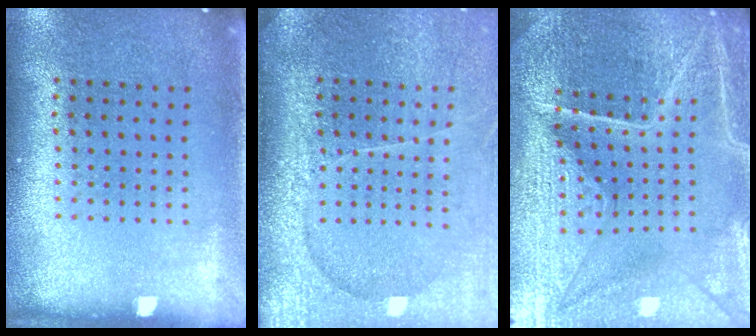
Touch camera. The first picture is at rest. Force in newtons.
{"total": 4.2, "press": 3.5, "slide": 2.2}
{"total": 5.7, "press": 5.2, "slide": 2.2}